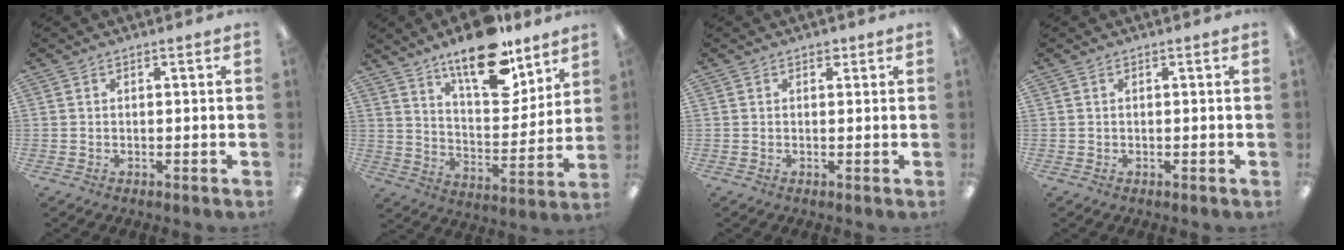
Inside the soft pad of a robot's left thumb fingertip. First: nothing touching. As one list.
[{"total": 18.3, "force": [13.6, 7.0, 10.0], "torque": [-0.154, -0.086, 0.231]}, {"total": 1.4, "force": [0.8, 0.9, 0.5], "torque": [-0.003, 0.000, 0.013]}, {"total": 0.0}]